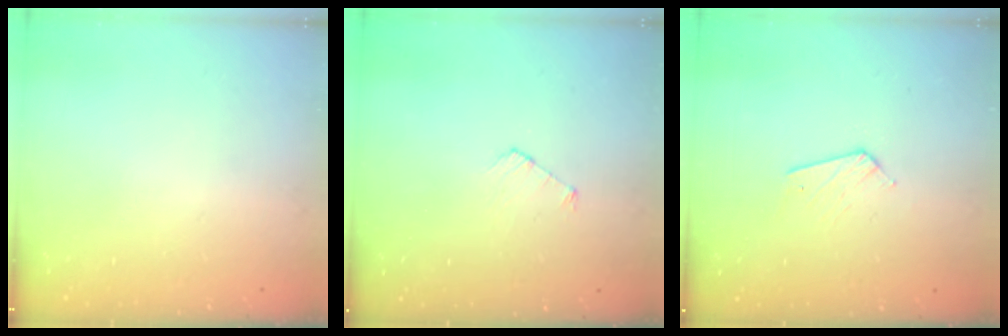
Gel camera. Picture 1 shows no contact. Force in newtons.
{"total": 3.7, "press": 3.6, "slide": 0.3}
{"total": 3.9, "press": 3.9, "slide": 0.3}